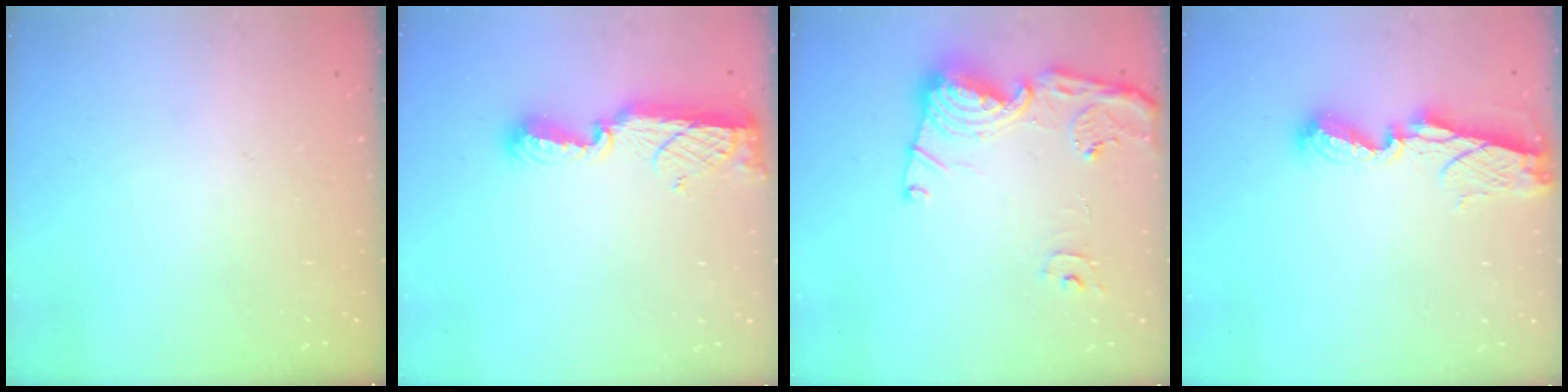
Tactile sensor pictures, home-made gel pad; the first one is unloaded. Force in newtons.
{"total": 11.5, "press": 10.3, "slide": 5.0}
{"total": 16.3, "press": 16.2, "slide": 1.5}
{"total": 8.4, "press": 8.4, "slide": 1.1}